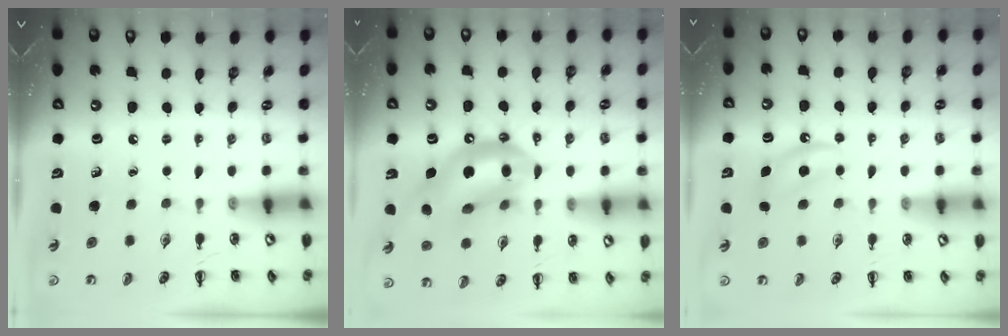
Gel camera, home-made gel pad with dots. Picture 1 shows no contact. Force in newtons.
{"total": 16.5, "press": 15.9, "slide": 4.3}
{"total": 5.7, "press": 5.5, "slide": 1.5}